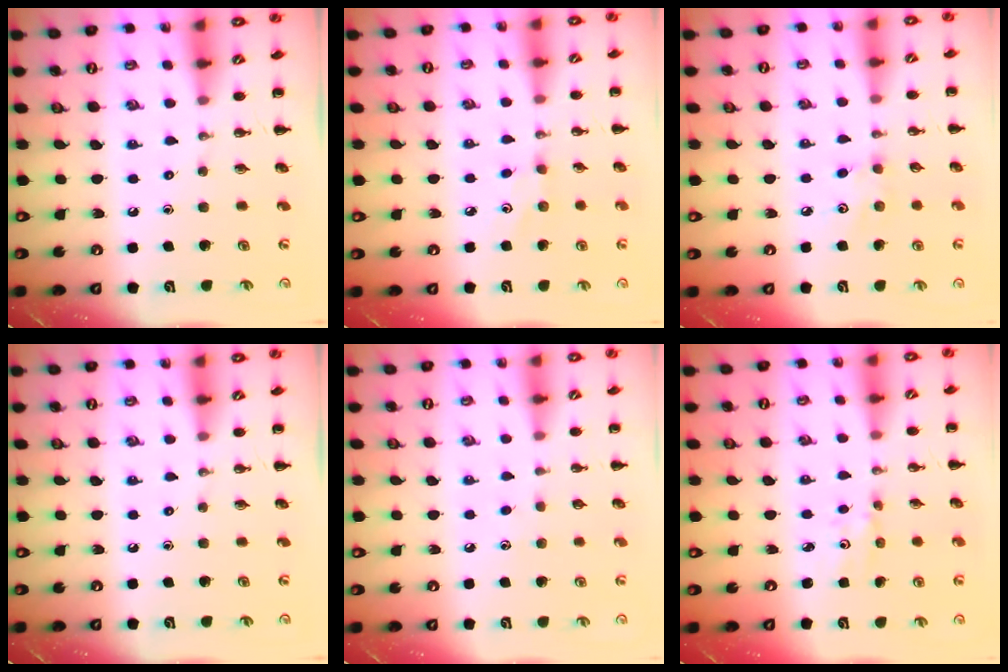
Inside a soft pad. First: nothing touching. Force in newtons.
{"total": 2.5, "press": 2.4, "slide": 0.7}
{"total": 3.8, "press": 3.8, "slide": 0.7}
{"total": 0.0}
{"total": 3.2, "press": 3.1, "slide": 0.9}
{"total": 1.9, "press": 1.9, "slide": 0.4}